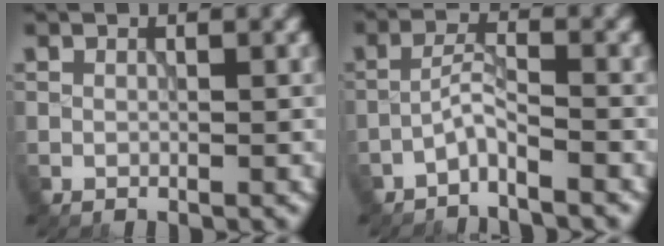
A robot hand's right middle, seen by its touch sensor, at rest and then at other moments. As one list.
[{"total": 2.3, "force": [-1.9, 0.1, 1.2], "torque": [-0.024, 0.010, -0.046]}]